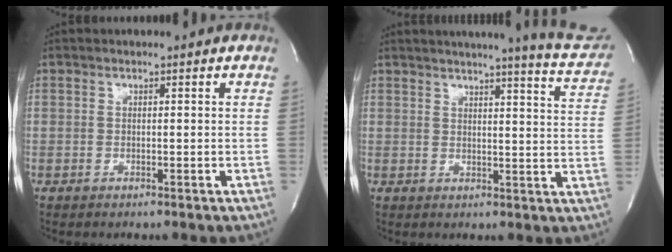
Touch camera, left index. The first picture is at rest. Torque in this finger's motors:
{"motor_torque": [0.47, -0.48, 0.23, 0.01]}